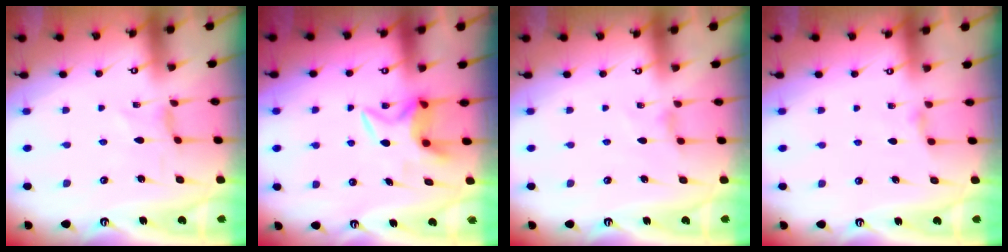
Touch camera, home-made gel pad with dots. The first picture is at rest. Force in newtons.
{"total": 6.3, "press": 6.2, "slide": 0.7}
{"total": 2.6, "press": 2.5, "slide": 0.5}
{"total": 2.8, "press": 2.7, "slide": 0.6}